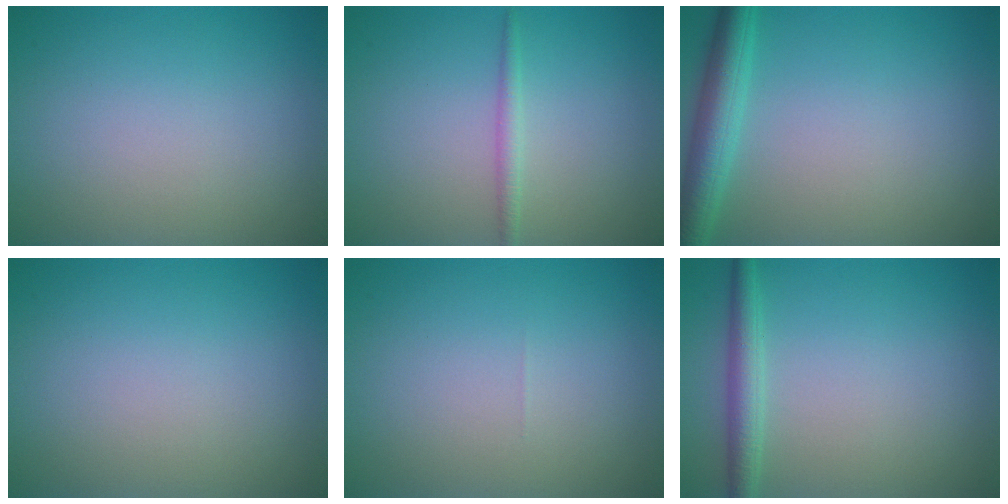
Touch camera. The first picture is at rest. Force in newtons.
{"total": 1.3, "press": 1.3, "slide": 0.1}
{"total": 3.9, "press": 3.9, "slide": 0.1}
{"total": 0.0}
{"total": 0.0}
{"total": 2.4, "press": 2.4, "slide": 0.1}